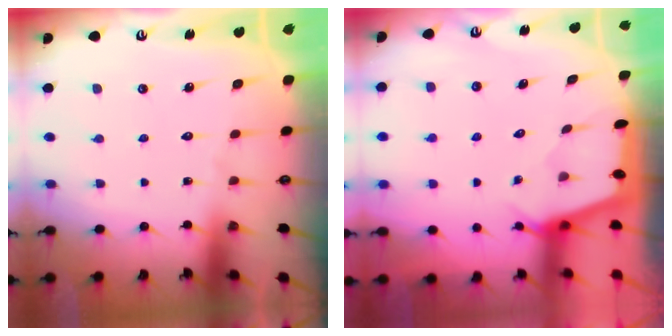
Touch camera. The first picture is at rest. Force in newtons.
{"total": 2.3, "press": 2.3, "slide": 0.3}